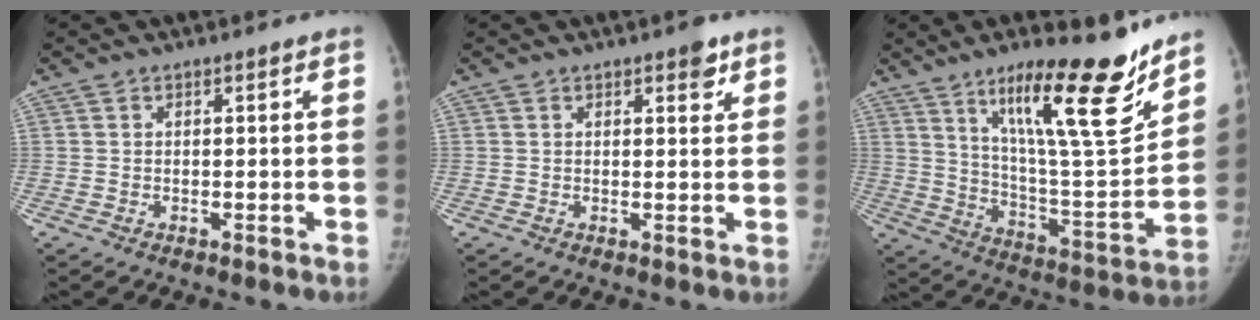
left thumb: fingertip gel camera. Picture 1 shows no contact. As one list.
[{"total": 3.0, "force": [1.8, 1.2, 2.0], "torque": [-0.014, -0.008, 0.021]}, {"total": 23.1, "force": [15.3, 4.7, 16.7], "torque": [-0.230, -0.086, 0.253]}]